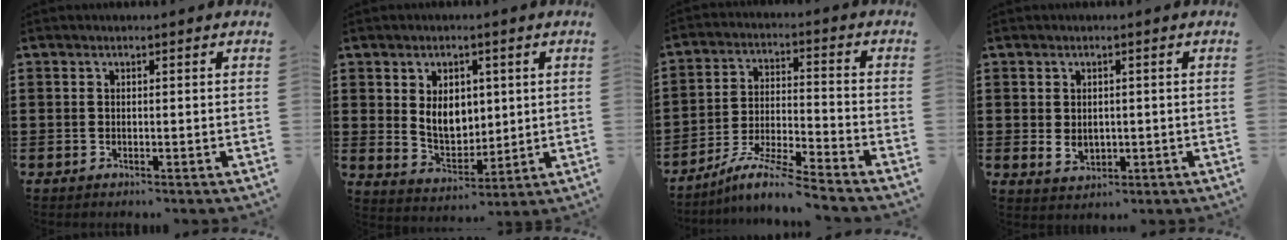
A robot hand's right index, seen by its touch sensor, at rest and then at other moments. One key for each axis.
{"total": 7.0, "fx": 1.4, "fy": 5.1, "fz": 4.5, "tx": -0.076, "ty": 0.006, "tz": 0.023}
{"total": 6.9, "fx": -6.3, "fy": -0.1, "fz": 3.0, "tx": -0.067, "ty": -0.009, "tz": -0.124}
{"total": 2.5, "fx": 0.1, "fy": 2.0, "fz": 1.6, "tx": -0.035, "ty": 0.006, "tz": 0.002}